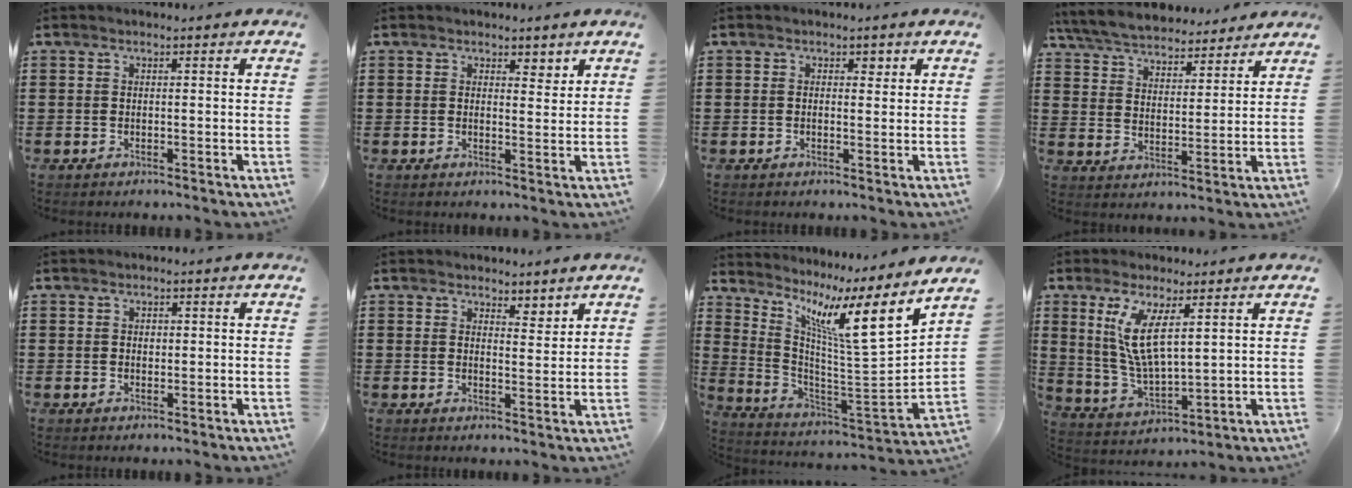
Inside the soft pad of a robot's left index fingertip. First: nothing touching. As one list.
[{"total": 2.0, "force": [1.6, 1.0, 0.7], "torque": [-0.002, 0.001, 0.026]}, {"total": 1.0, "force": [0.2, 0.7, 0.7], "torque": [-0.008, 0.005, -0.001]}, {"total": 6.1, "force": [5.9, 0.9, 1.2], "torque": [-0.053, -0.032, 0.104]}, {"total": 0.7, "force": [0.2, 0.6, 0.3], "torque": [-0.008, 0.005, 0.003]}, {"total": 2.9, "force": [2.7, 1.0, 0.1], "torque": [-0.004, -0.004, 0.049]}, {"total": 10.8, "force": [6.1, 0.9, 8.8], "torque": [-0.172, -0.061, 0.081]}, {"total": 9.3, "force": [3.8, 3.0, 8.0], "torque": [-0.183, -0.008, 0.063]}]